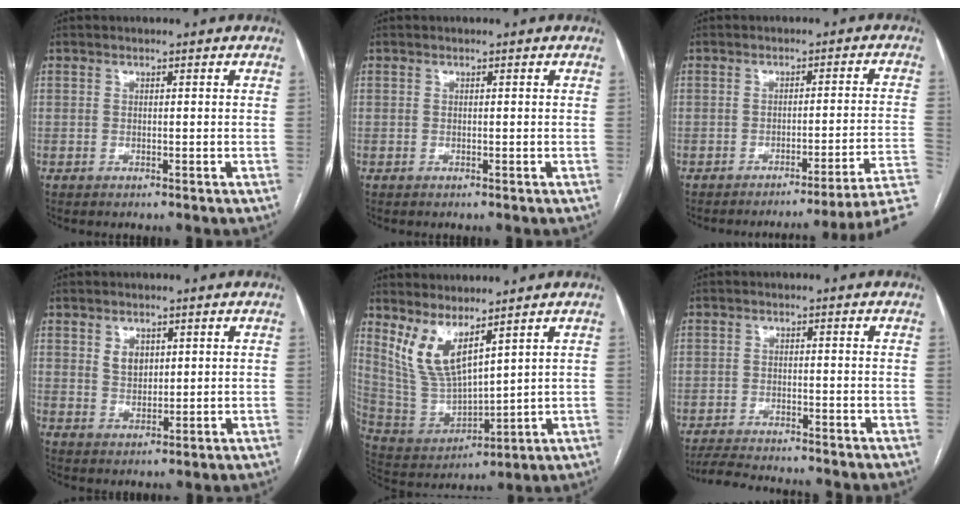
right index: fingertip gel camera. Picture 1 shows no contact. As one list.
[{"total": 0.0}, {"total": 14.1, "force": [-12.2, -3.8, 5.9], "torque": [-0.013, -0.002, -0.140]}, {"total": 3.3, "force": [1.4, 2.3, 1.9], "torque": [-0.036, 0.001, 0.032]}, {"total": 9.4, "force": [6.3, 2.4, 6.5], "torque": [-0.145, -0.012, 0.150]}, {"total": 7.7, "force": [-7.3, 0.4, 2.5], "torque": [-0.039, -0.014, -0.116]}]